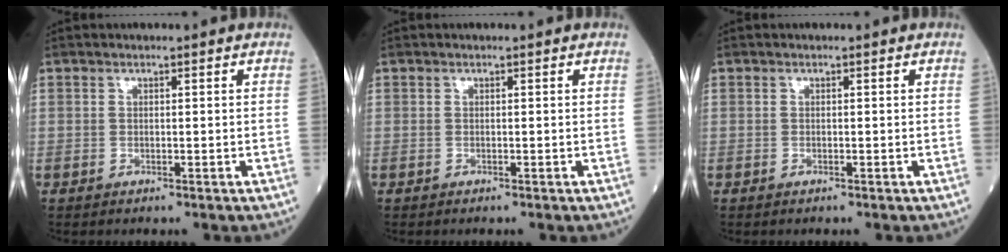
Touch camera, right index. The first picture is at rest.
{"total": 0.0}
{"total": 0.0}